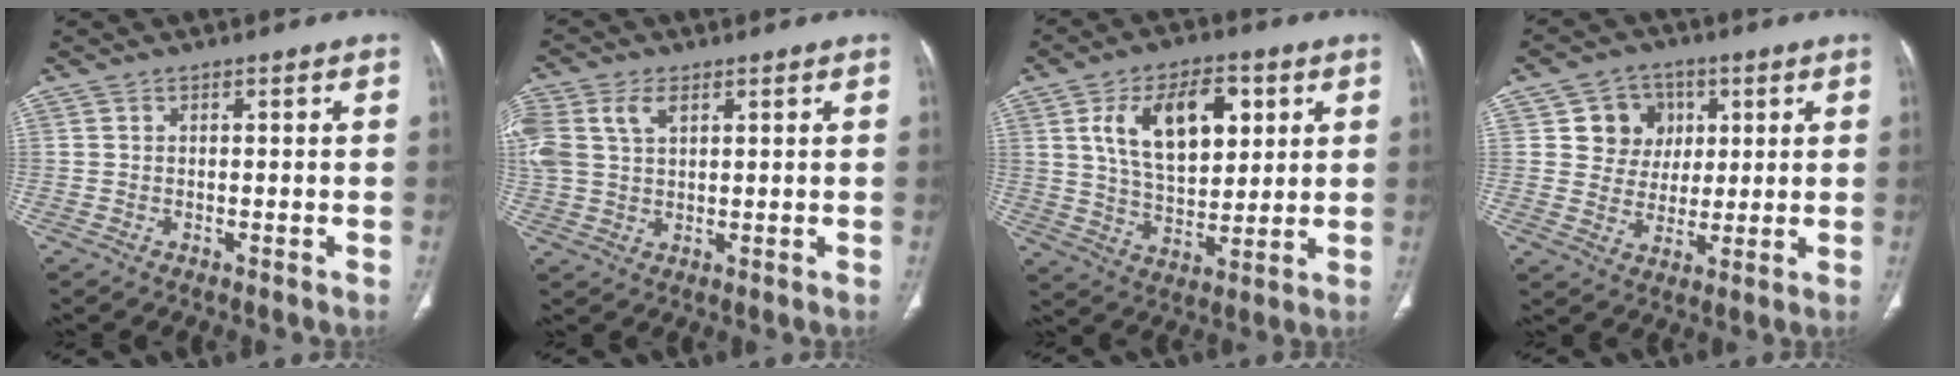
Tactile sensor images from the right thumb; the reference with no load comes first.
{"total": 11.1, "force": [4.2, 7.2, 7.2], "torque": [-0.192, 0.010, 0.086]}
{"total": 15.9, "force": [5.4, 8.9, 12.1], "torque": [-0.173, -0.014, 0.101]}
{"total": 8.6, "force": [2.7, 7.9, 2.1], "torque": [0.009, -0.003, 0.045]}